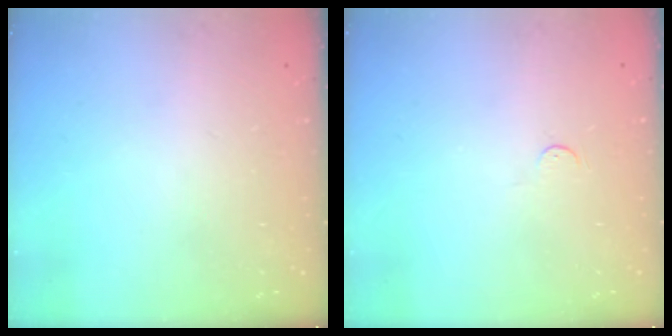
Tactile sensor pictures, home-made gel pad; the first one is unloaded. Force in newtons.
{"total": 3.4, "press": 3.4, "slide": 0.4}